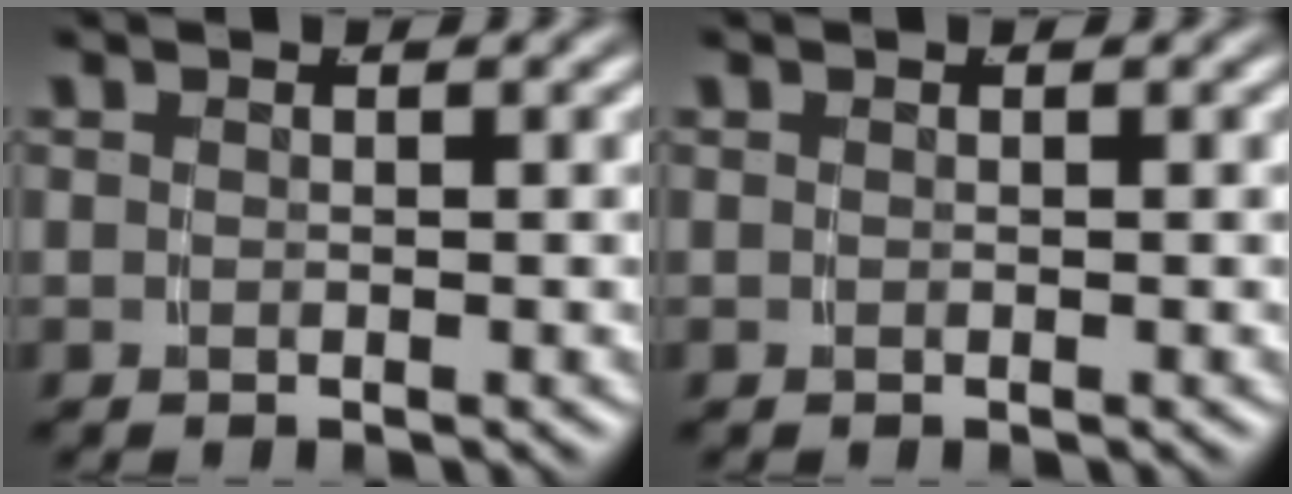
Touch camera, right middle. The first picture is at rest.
{"total": 0.0}